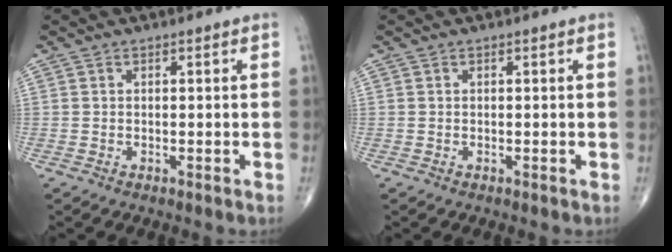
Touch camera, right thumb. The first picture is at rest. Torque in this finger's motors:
{"motor_torque": [-0.04, 0.01, -0.02, 0.00, 0.00]}